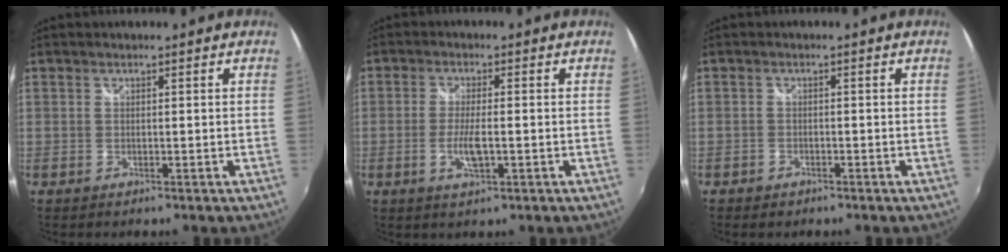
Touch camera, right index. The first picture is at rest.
{"total": 4.9, "force": [-1.3, 1.3, 4.6], "torque": [-0.093, -0.008, -0.023]}
{"total": 1.7, "force": [-1.2, 1.1, 0.4], "torque": [-0.013, 0.001, -0.020]}